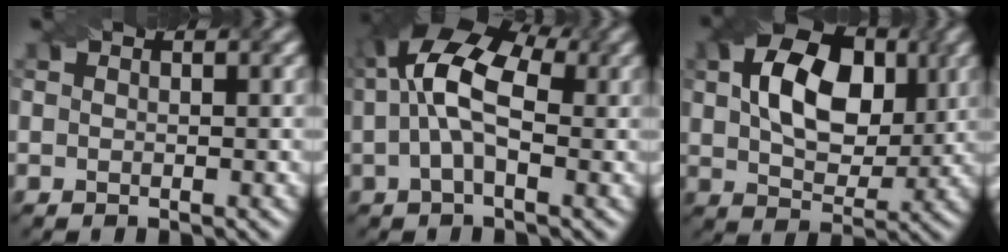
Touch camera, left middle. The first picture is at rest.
{"total": 9.0, "force": [1.8, 4.7, 7.5], "torque": [-0.158, 0.024, 0.020]}
{"total": 9.0, "force": [2.1, 5.8, 6.5], "torque": [-0.117, 0.010, 0.032]}